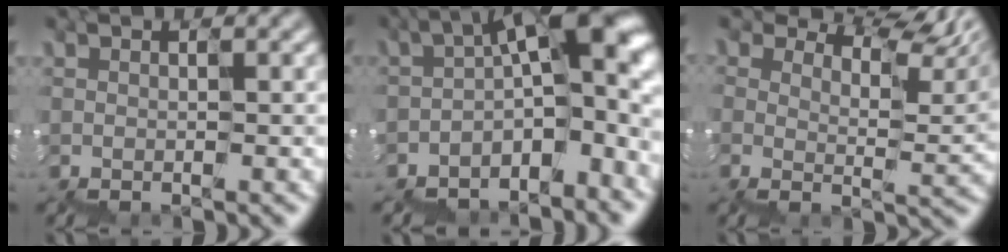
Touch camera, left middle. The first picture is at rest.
{"total": 10.8, "force": [-2.2, 4.7, 9.5], "torque": [-0.157, 0.009, -0.032]}
{"total": 7.7, "force": [5.7, 3.1, 4.1], "torque": [-0.064, 0.005, 0.098]}